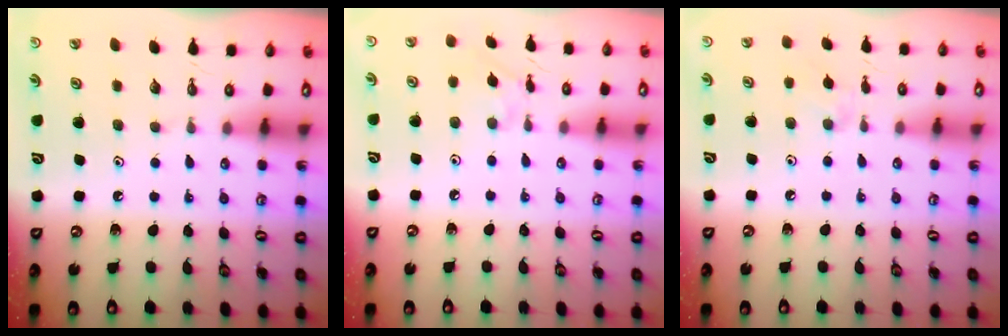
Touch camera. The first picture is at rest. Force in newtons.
{"total": 4.5, "press": 4.5, "slide": 0.5}
{"total": 5.9, "press": 5.8, "slide": 0.8}